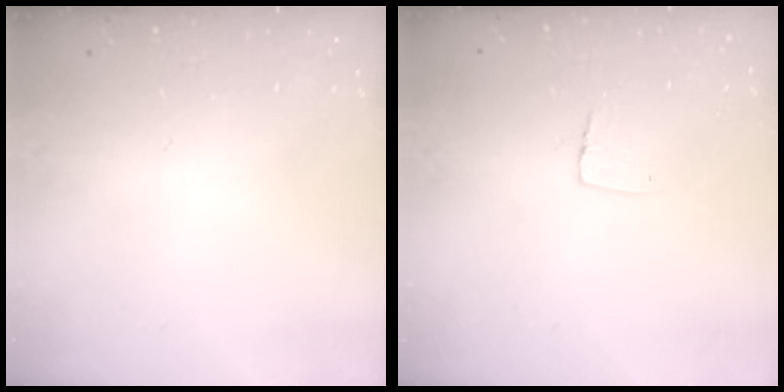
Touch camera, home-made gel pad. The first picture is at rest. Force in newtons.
{"total": 5.3, "press": 5.3, "slide": 0.4}